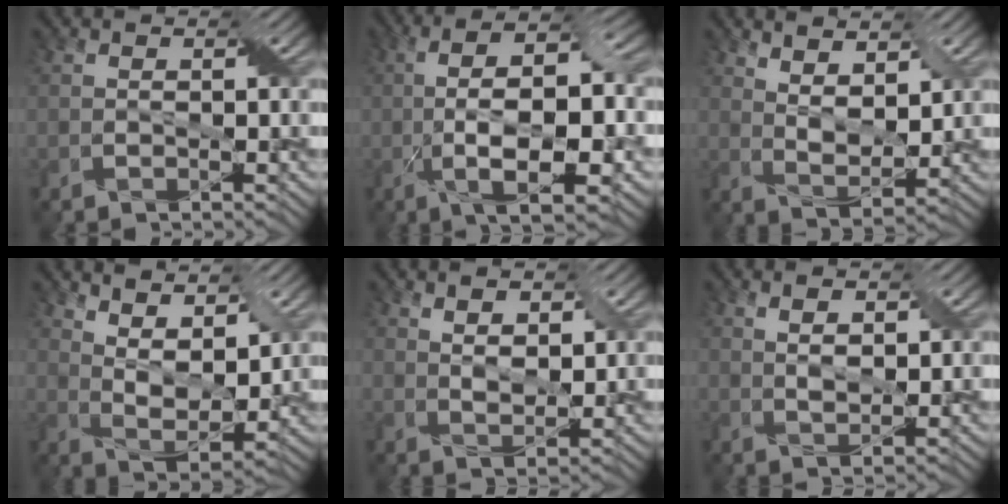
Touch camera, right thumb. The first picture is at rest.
{"total": 11.6, "force": [-2.1, 3.7, 10.8], "torque": [-0.196, 0.009, -0.035]}
{"total": 6.0, "force": [3.9, 2.5, 3.8], "torque": [-0.071, -0.012, 0.080]}
{"total": 8.3, "force": [5.2, 3.5, 5.5], "torque": [-0.106, -0.011, 0.101]}
{"total": 3.6, "force": [1.9, 1.7, 2.6], "torque": [-0.050, -0.008, 0.039]}
{"total": 2.8, "force": [1.2, 1.2, 2.2], "torque": [-0.043, -0.003, 0.026]}